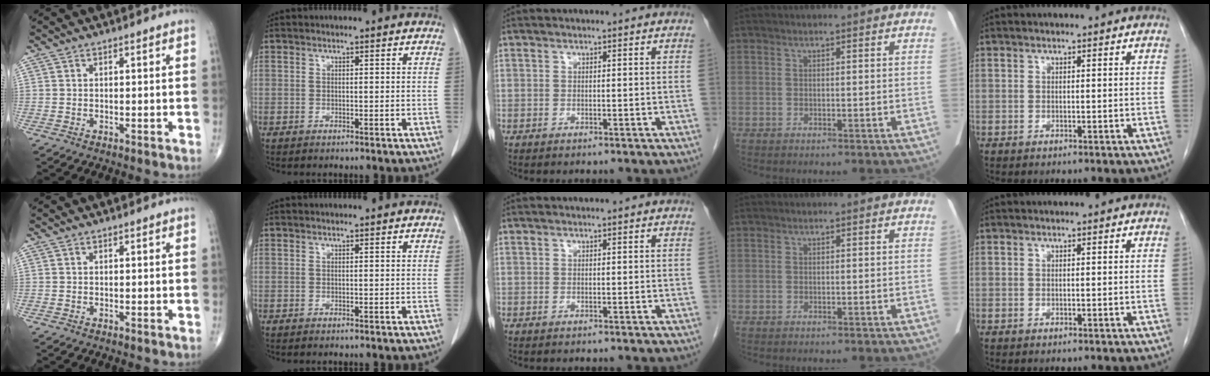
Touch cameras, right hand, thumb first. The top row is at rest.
{}